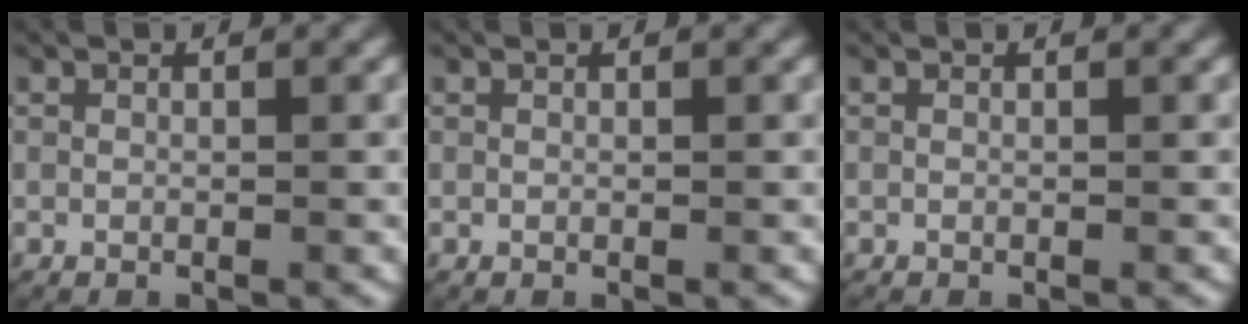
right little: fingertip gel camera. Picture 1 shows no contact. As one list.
[{"total": 0.0}, {"total": 0.0}]